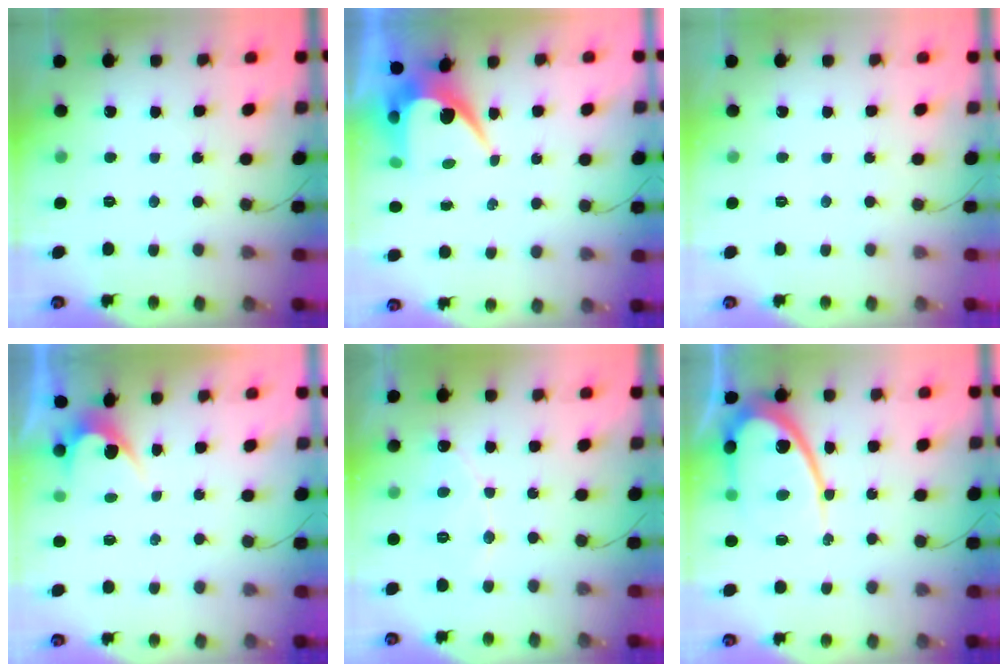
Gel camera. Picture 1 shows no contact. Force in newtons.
{"total": 7.7, "press": 7.7, "slide": 0.5}
{"total": 0.0}
{"total": 2.6, "press": 2.6, "slide": 0.1}
{"total": 6.5, "press": 6.5, "slide": 0.5}
{"total": 14.9, "press": 14.8, "slide": 1.2}